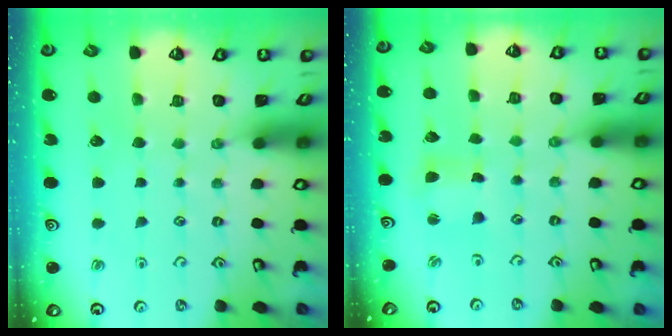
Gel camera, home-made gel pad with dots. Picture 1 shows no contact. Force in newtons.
{"total": 3.0, "press": 3.0, "slide": 0.2}